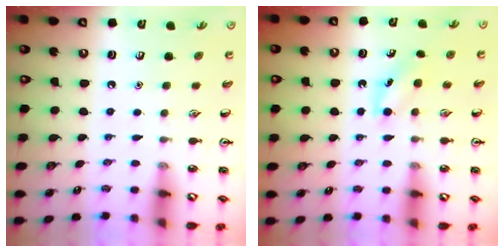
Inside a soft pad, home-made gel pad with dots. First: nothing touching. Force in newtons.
{"total": 3.9, "press": 3.7, "slide": 1.3}